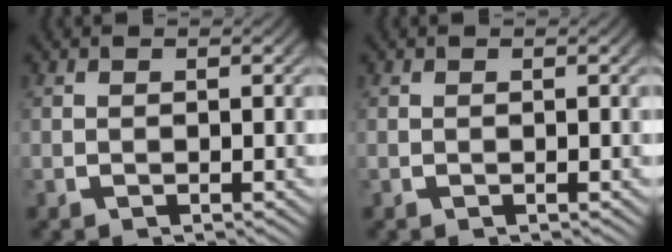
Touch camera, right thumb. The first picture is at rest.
{"total": 0.0}